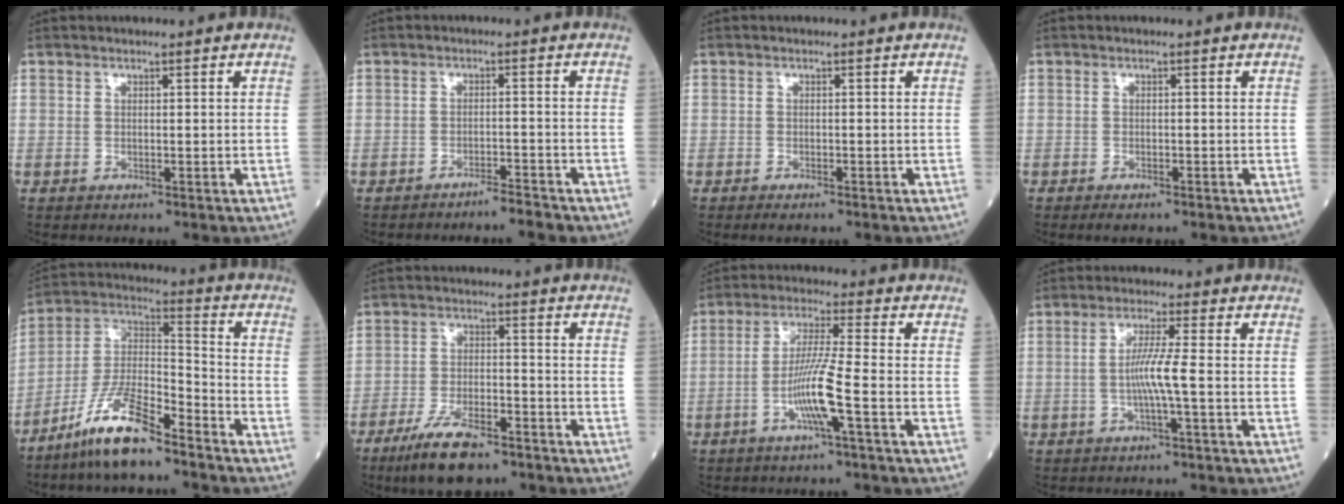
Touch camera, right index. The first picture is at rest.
{"total": 2.6, "force": [-2.5, -0.1, 0.6], "torque": [-0.008, -0.004, -0.039]}
{"total": 1.6, "force": [-1.2, 0.3, 0.9], "torque": [-0.016, -0.002, -0.017]}
{"total": 1.7, "force": [-1.3, 0.4, 1.0], "torque": [-0.018, -0.002, -0.018]}
{"total": 12.6, "force": [-9.2, 2.1, 8.3], "torque": [-0.170, -0.002, -0.178]}
{"total": 9.8, "force": [-7.1, 2.7, 6.2], "torque": [-0.120, -0.014, -0.126]}
{"total": 7.8, "force": [-2.9, -0.9, 7.1], "torque": [-0.142, -0.001, -0.060]}
{"total": 4.7, "force": [-0.9, -0.8, 4.5], "torque": [-0.089, 0.002, -0.019]}